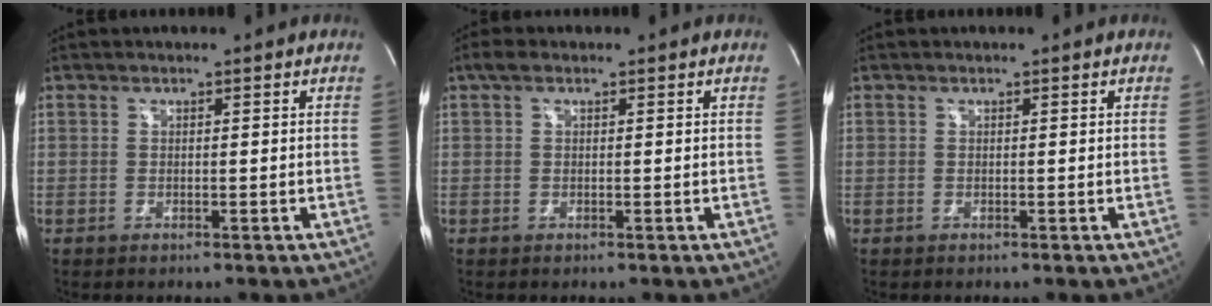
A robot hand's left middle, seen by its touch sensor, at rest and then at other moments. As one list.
[{"total": 1.5, "force": [0.8, 0.7, 1.1], "torque": [-0.027, 0.020, 0.015]}, {"total": 0.0}]